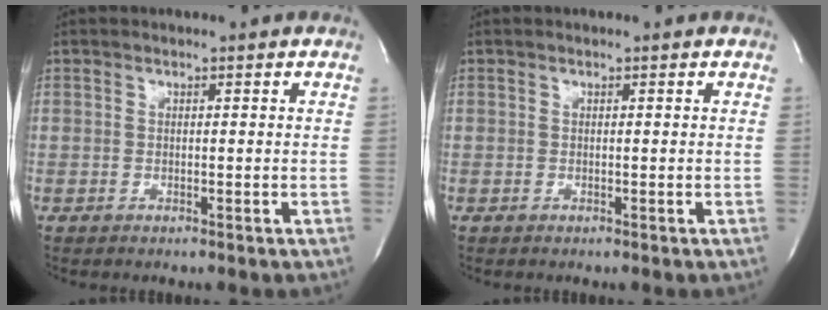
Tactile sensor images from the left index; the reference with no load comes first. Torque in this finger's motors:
{"motor_torque": [0.00, 0.00, 0.00, 0.00]}